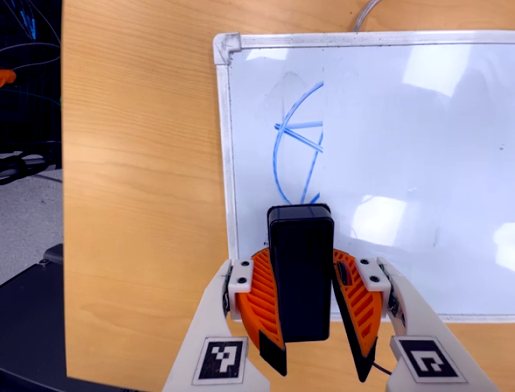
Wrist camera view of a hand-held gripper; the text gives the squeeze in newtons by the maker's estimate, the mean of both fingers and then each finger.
{"total": 10.1, "left": 10.3, "right": 9.8}